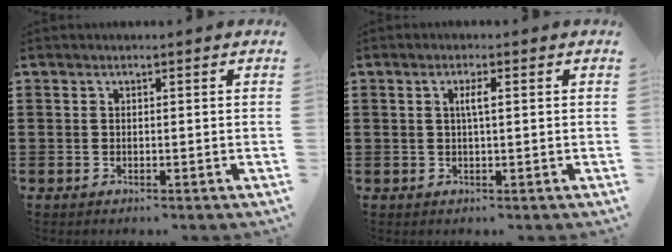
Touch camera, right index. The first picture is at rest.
{"total": 2.1, "force": [0.4, 0.3, 2.1], "torque": [-0.042, 0.001, 0.004]}